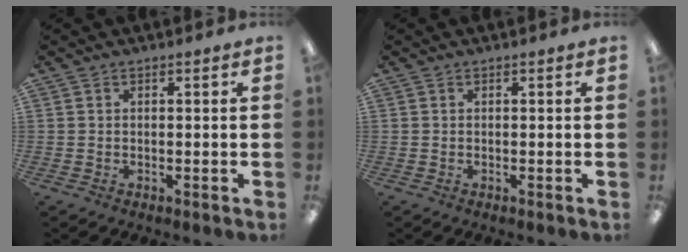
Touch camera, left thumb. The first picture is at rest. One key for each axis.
{"total": 0.0}